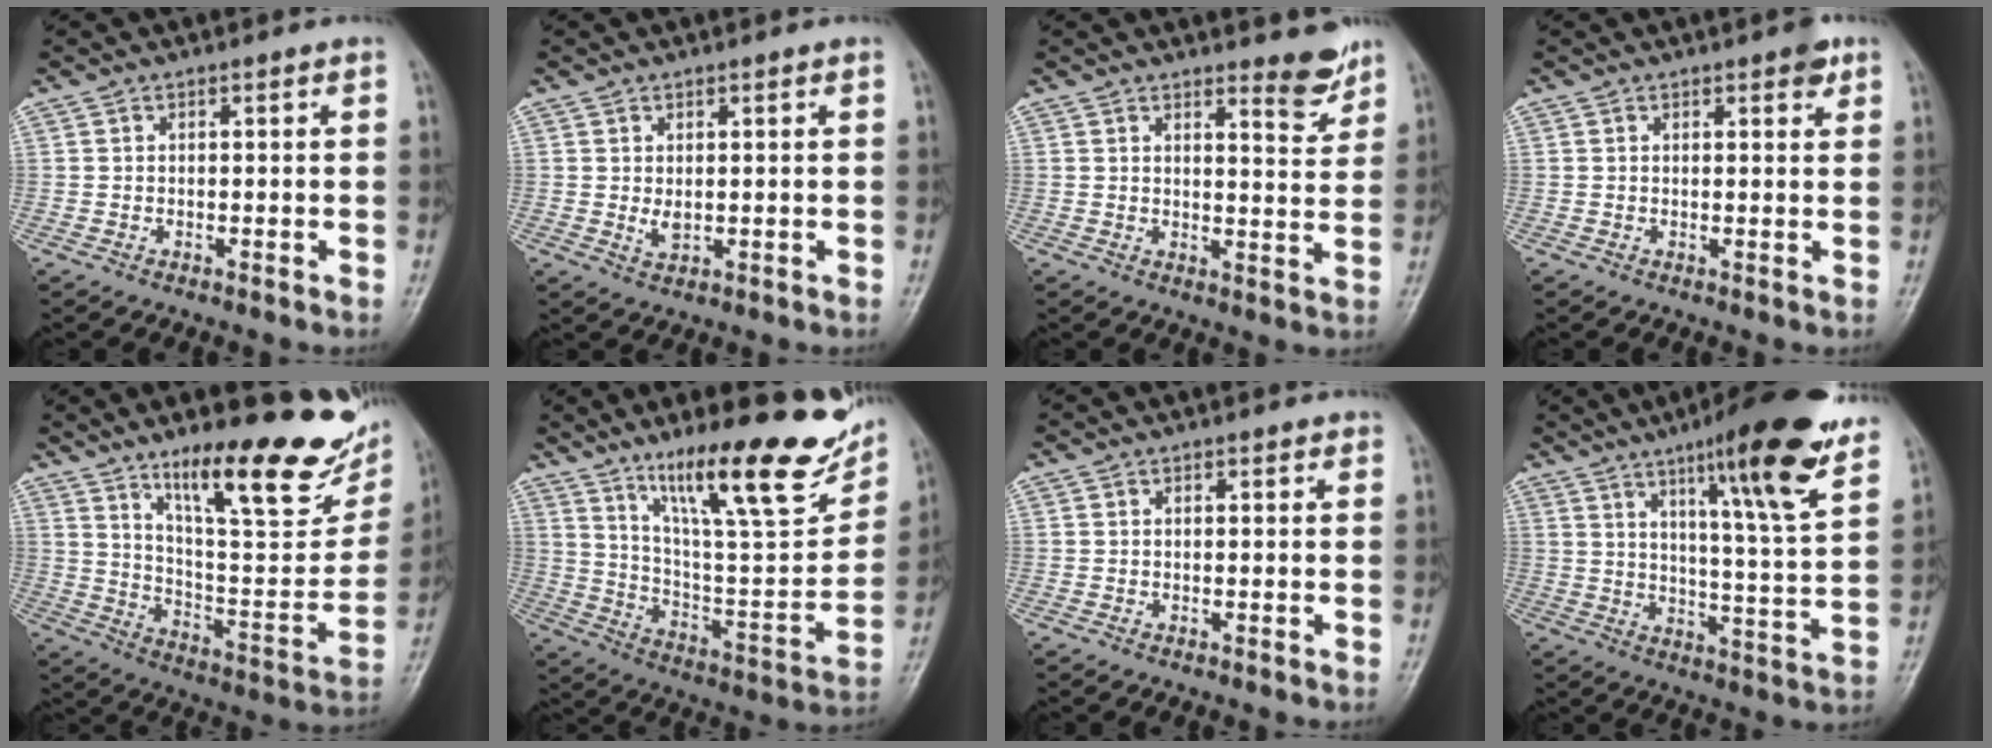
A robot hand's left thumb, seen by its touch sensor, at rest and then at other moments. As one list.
[{"total": 2.7, "force": [0.6, 1.5, 2.1], "torque": [-0.032, -0.010, 0.016]}, {"total": 5.3, "force": [4.3, 1.3, 2.7], "torque": [-0.020, -0.039, 0.059]}, {"total": 2.9, "force": [1.7, 1.2, 2.1], "torque": [-0.017, -0.005, 0.018]}, {"total": 26.3, "force": [16.7, 7.4, 19.0], "torque": [-0.232, -0.077, 0.264]}, {"total": 25.6, "force": [16.0, 6.0, 19.0], "torque": [-0.256, -0.063, 0.263]}, {"total": 0.9, "force": [0.5, 0.5, 0.5], "torque": [-0.002, -0.002, 0.004]}, {"total": 18.9, "force": [11.7, 2.3, 14.6], "torque": [-0.190, -0.059, 0.173]}]